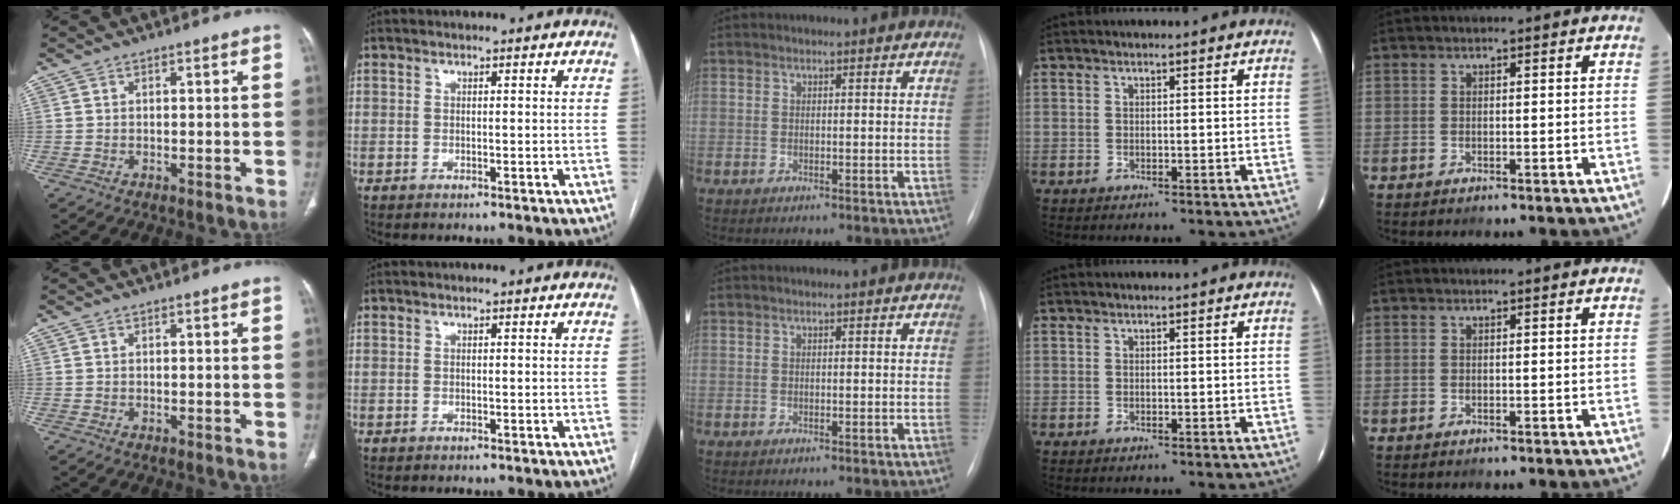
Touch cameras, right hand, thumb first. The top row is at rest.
{}